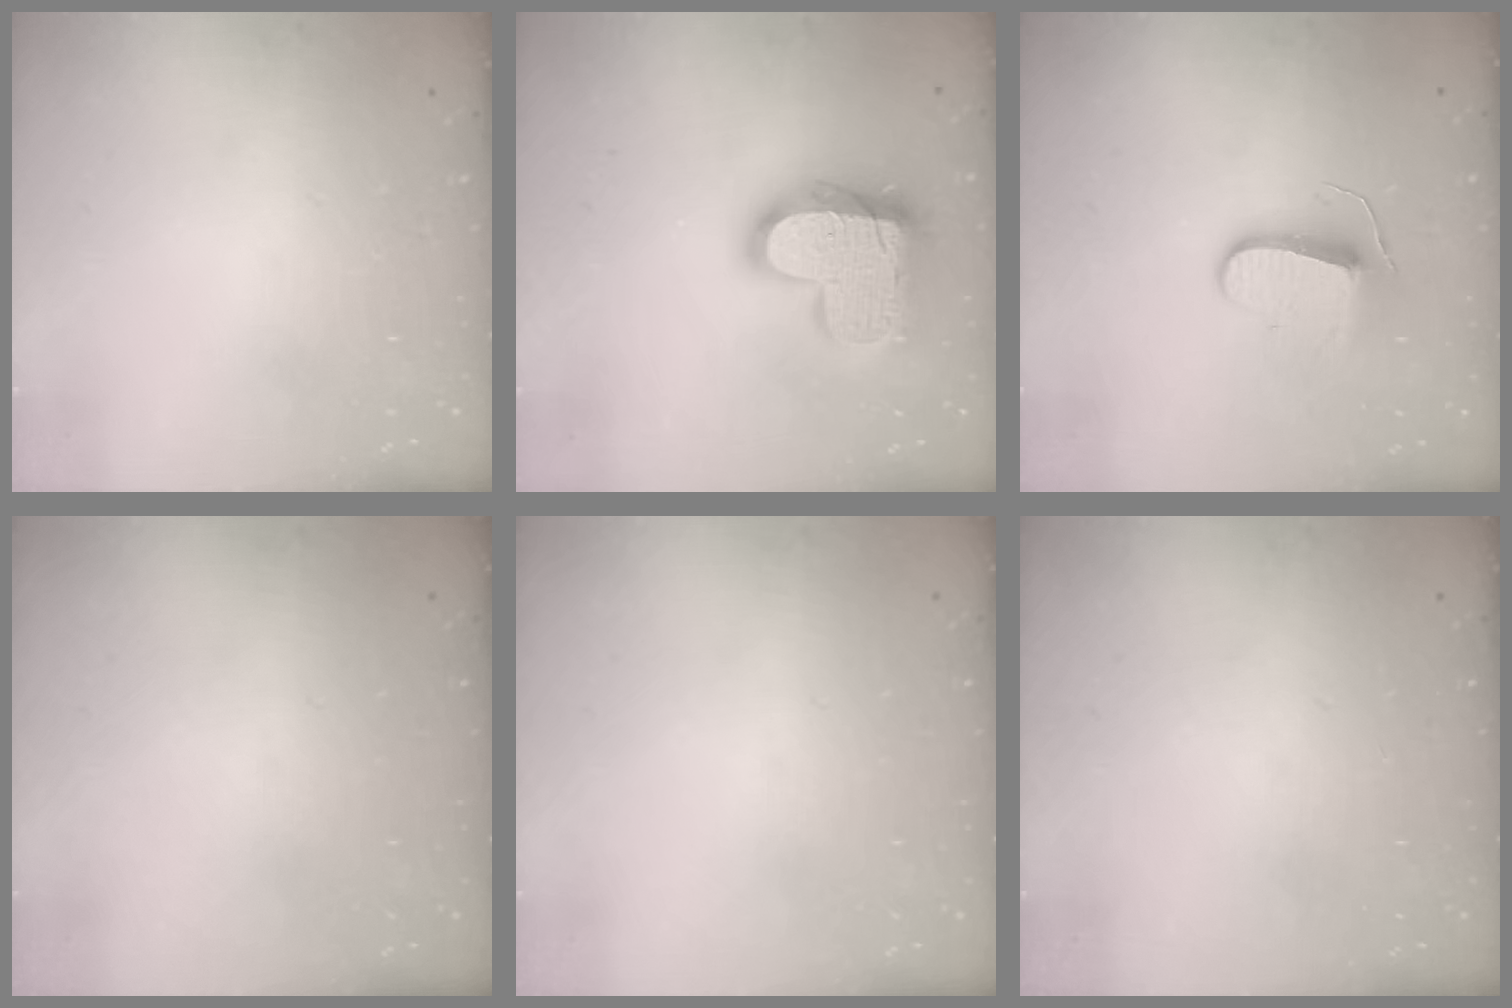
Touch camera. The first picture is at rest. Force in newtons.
{"total": 17.9, "press": 17.9, "slide": 1.4}
{"total": 9.3, "press": 9.3, "slide": 0.6}
{"total": 0.0}
{"total": 0.0}
{"total": 0.0}